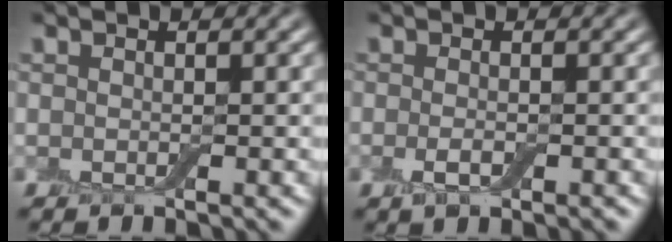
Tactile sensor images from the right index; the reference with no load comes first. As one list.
[{"total": 1.7, "force": [-0.7, 0.7, 1.4], "torque": [-0.030, -0.006, -0.015]}]